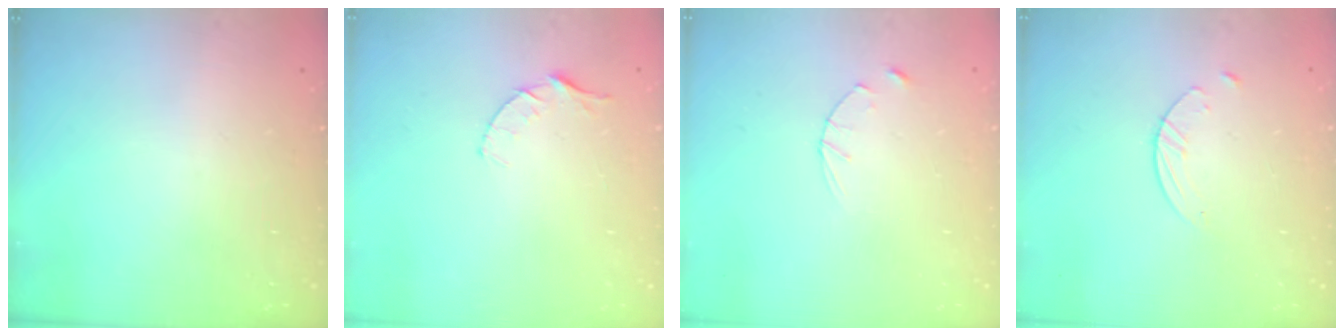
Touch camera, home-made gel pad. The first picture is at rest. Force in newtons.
{"total": 4.1, "press": 4.0, "slide": 0.4}
{"total": 2.8, "press": 2.8, "slide": 0.4}
{"total": 3.6, "press": 3.6, "slide": 0.4}